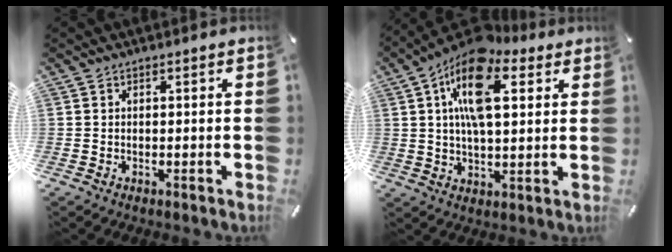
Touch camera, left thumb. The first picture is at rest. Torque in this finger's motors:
{"motor_torque": [2.53, 2.47, 0.75, -0.25, 0.25]}